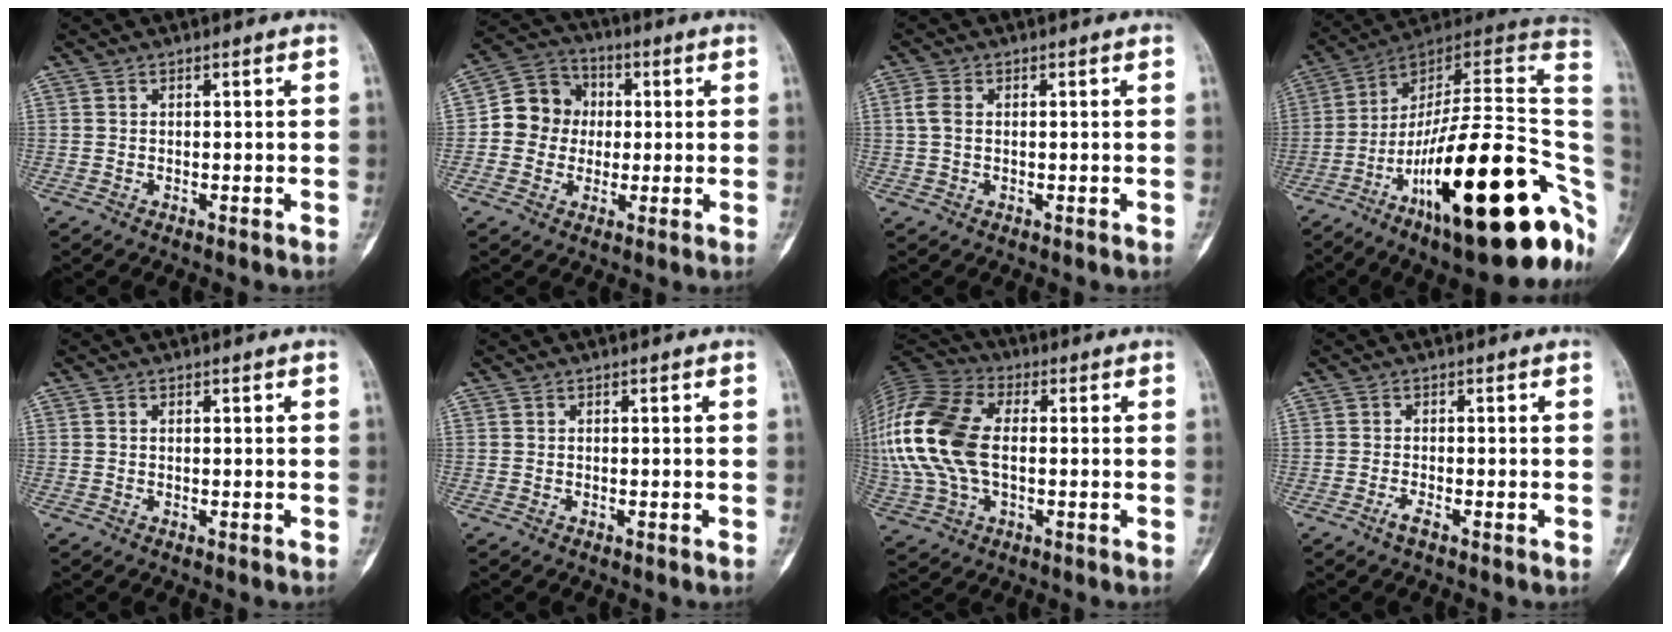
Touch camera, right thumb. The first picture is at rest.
{"total": 10.0, "force": [0.2, 9.2, 3.9], "torque": [-0.027, 0.024, -0.009]}
{"total": 3.0, "force": [0.4, 2.0, 2.2], "torque": [-0.055, 0.005, 0.004]}
{"total": 32.8, "force": [-10.0, 10.0, 29.6], "torque": [-0.358, 0.077, -0.155]}
{"total": 0.0}
{"total": 0.0}
{"total": 20.0, "force": [0.5, 11.9, 16.1], "torque": [-0.369, 0.014, 0.009]}
{"total": 1.5, "force": [-1.0, 0.1, 1.1], "torque": [-0.030, -0.001, -0.022]}